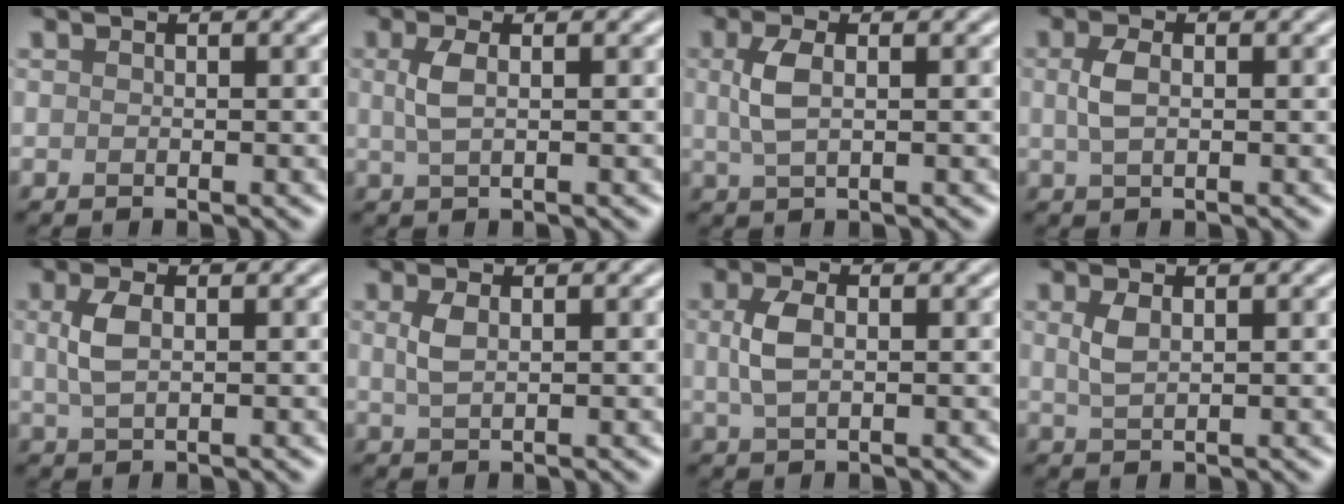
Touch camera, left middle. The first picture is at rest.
{"total": 1.9, "force": [0.4, 0.8, 1.7], "torque": [-0.040, 0.002, 0.009]}
{"total": 2.6, "force": [0.6, 1.2, 2.3], "torque": [-0.056, 0.002, 0.011]}
{"total": 2.0, "force": [0.2, 1.2, 1.7], "torque": [-0.041, 0.001, 0.004]}
{"total": 2.6, "force": [0.6, 1.4, 2.1], "torque": [-0.053, 0.001, 0.012]}
{"total": 1.8, "force": [0.5, 0.9, 1.5], "torque": [-0.037, 0.000, 0.013]}
{"total": 2.8, "force": [0.4, 1.6, 2.2], "torque": [-0.053, 0.002, 0.007]}
{"total": 1.8, "force": [0.6, 0.9, 1.4], "torque": [-0.036, -0.001, 0.016]}